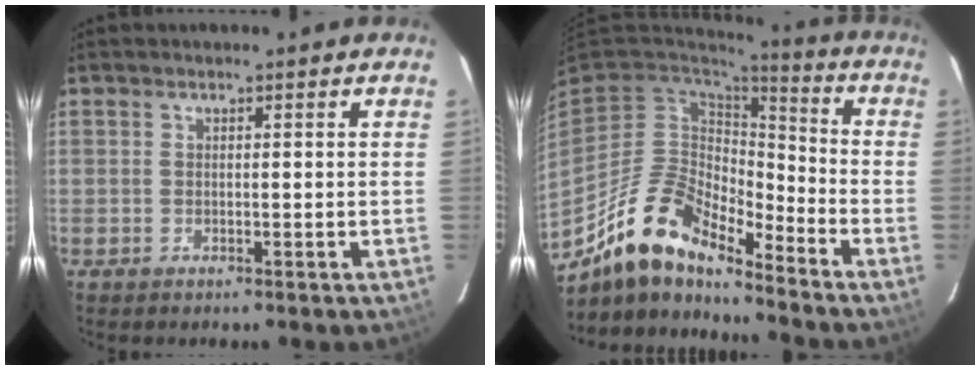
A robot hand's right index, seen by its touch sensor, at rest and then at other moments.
{"total": 15.7, "force": [-12.1, 4.9, 8.8], "torque": [-0.170, -0.009, -0.236]}